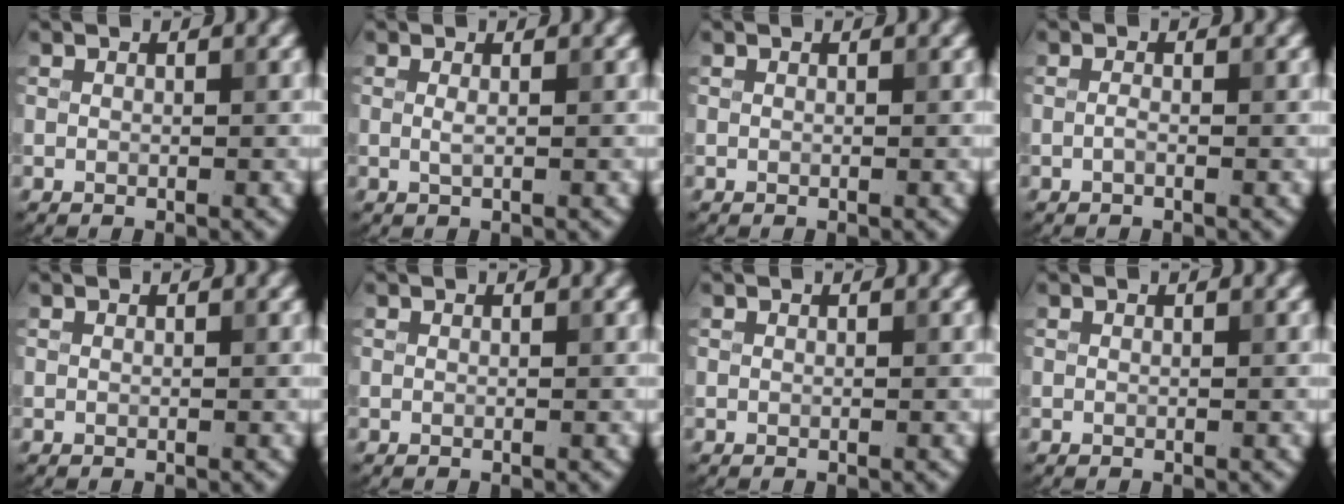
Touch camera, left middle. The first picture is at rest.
{"total": 0.7, "force": [0.1, 0.2, 0.7], "torque": [-0.014, 0.000, 0.001]}
{"total": 0.0}
{"total": 0.6, "force": [-0.3, 0.2, 0.6], "torque": [-0.014, 0.000, -0.007]}
{"total": 0.0}
{"total": 0.0}
{"total": 0.0}
{"total": 0.0}